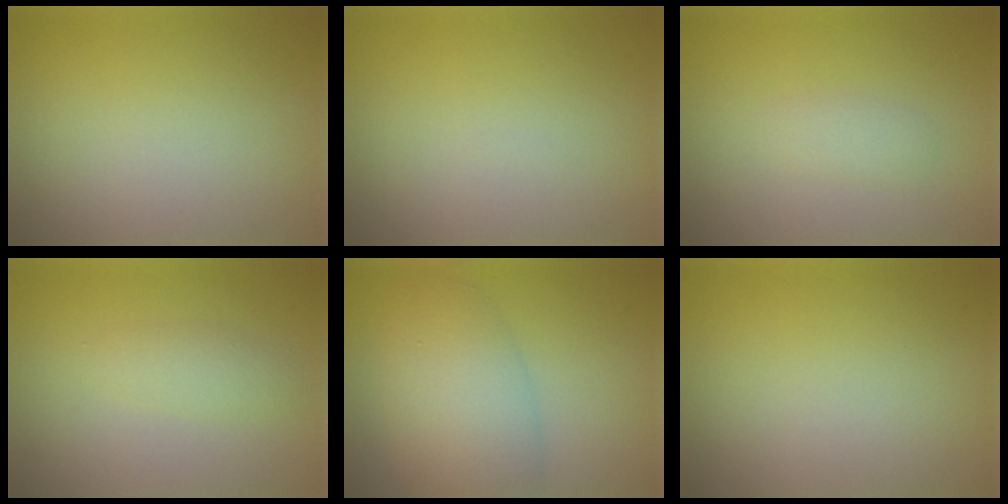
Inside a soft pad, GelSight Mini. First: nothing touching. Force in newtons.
{"total": 0.0}
{"total": 1.2, "press": 1.2, "slide": 0.1}
{"total": 1.7, "press": 1.7, "slide": 0.1}
{"total": 6.7, "press": 6.7, "slide": 0.2}
{"total": 0.0}